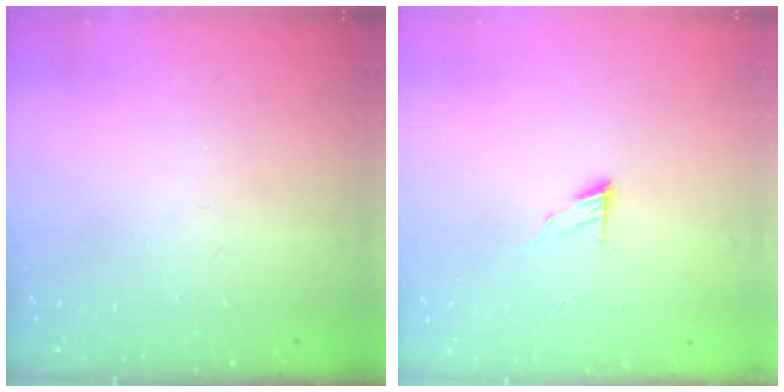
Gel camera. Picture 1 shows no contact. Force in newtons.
{"total": 6.2, "press": 6.2, "slide": 0.6}